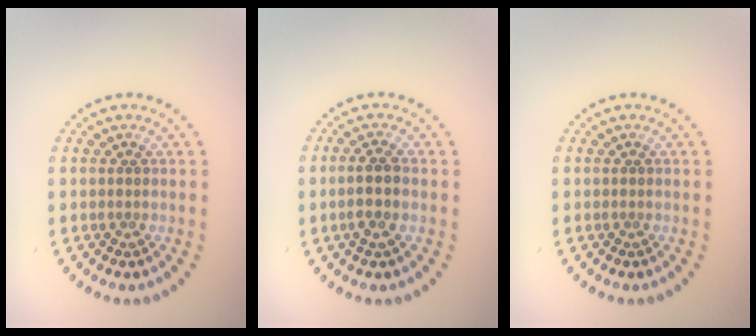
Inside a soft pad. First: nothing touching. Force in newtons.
{"total": 2.4, "press": 2.2, "slide": 1.0}
{"total": 0.0}